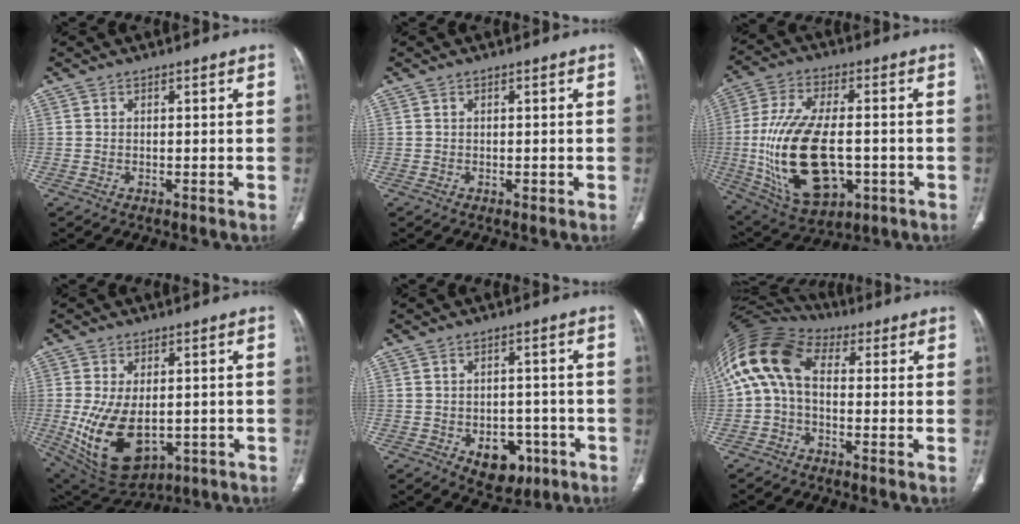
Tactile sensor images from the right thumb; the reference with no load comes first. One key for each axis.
{"total": 0.6, "fx": -0.1, "fy": 0.5, "fz": 0.4, "tx": -0.004, "ty": 0.000, "tz": -0.003}
{"total": 22.0, "fx": -3.0, "fy": 11.6, "fz": 18.4, "tx": -0.365, "ty": 0.001, "tz": -0.032}
{"total": 15.1, "fx": -2.3, "fy": 9.0, "fz": 11.9, "tx": -0.214, "ty": -0.012, "tz": -0.009}
{"total": 8.3, "fx": -3.4, "fy": 5.8, "fz": 4.9, "tx": -0.032, "ty": 0.020, "tz": -0.035}
{"total": 12.7, "fx": 1.2, "fy": 8.0, "fz": 9.8, "tx": -0.199, "ty": 0.045, "tz": 0.008}